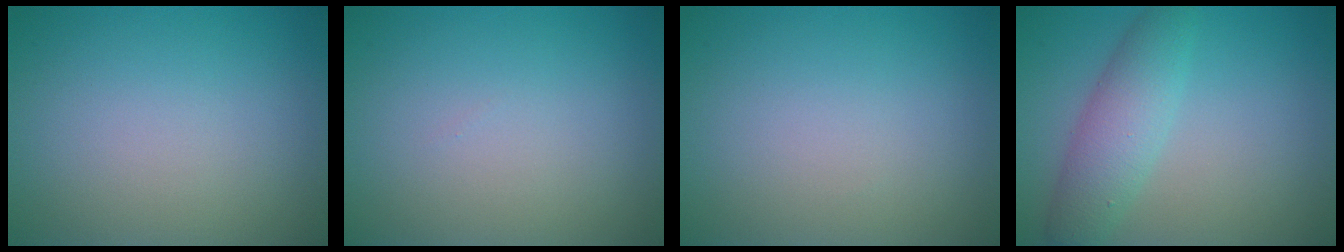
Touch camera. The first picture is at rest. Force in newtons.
{"total": 0.0}
{"total": 0.0}
{"total": 4.0, "press": 4.0, "slide": 0.1}